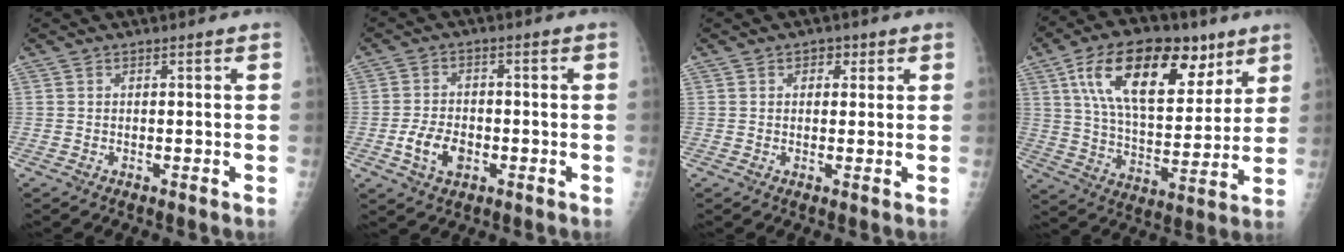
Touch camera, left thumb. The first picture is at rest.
{"total": 6.5, "force": [-2.1, 4.3, 4.4], "torque": [-0.075, 0.009, -0.036]}
{"total": 2.4, "force": [1.1, 1.8, 1.2], "torque": [0.003, -0.002, 0.012]}
{"total": 22.4, "force": [10.7, 11.5, 16.0], "torque": [-0.235, -0.027, 0.182]}